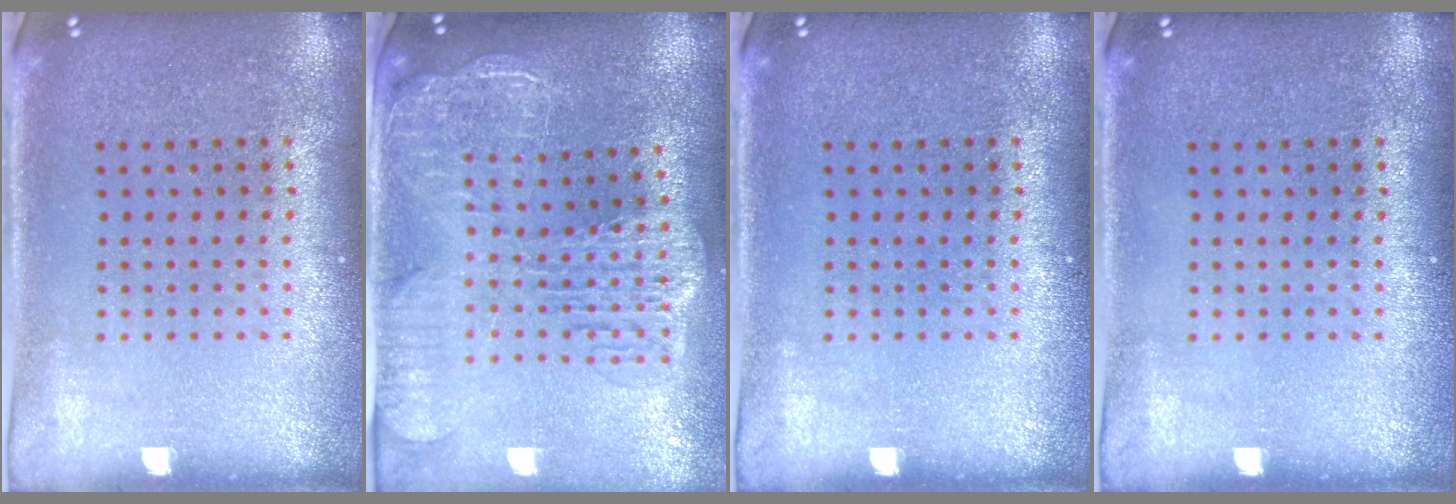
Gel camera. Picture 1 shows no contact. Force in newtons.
{"total": 2.9, "press": 2.4, "slide": 1.7}
{"total": 0.0}
{"total": 0.0}